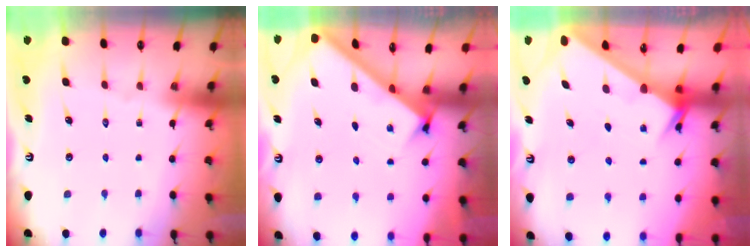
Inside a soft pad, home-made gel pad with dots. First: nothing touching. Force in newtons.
{"total": 2.6, "press": 2.6, "slide": 0.3}
{"total": 2.2, "press": 2.2, "slide": 0.1}